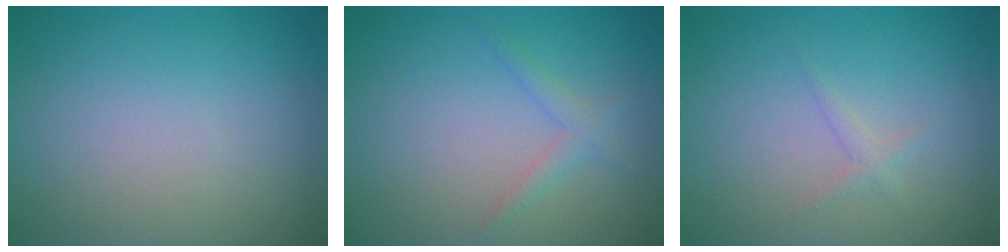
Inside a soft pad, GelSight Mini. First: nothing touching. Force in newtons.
{"total": 1.5, "press": 1.5, "slide": 0.1}
{"total": 0.9, "press": 0.9, "slide": 0.0}